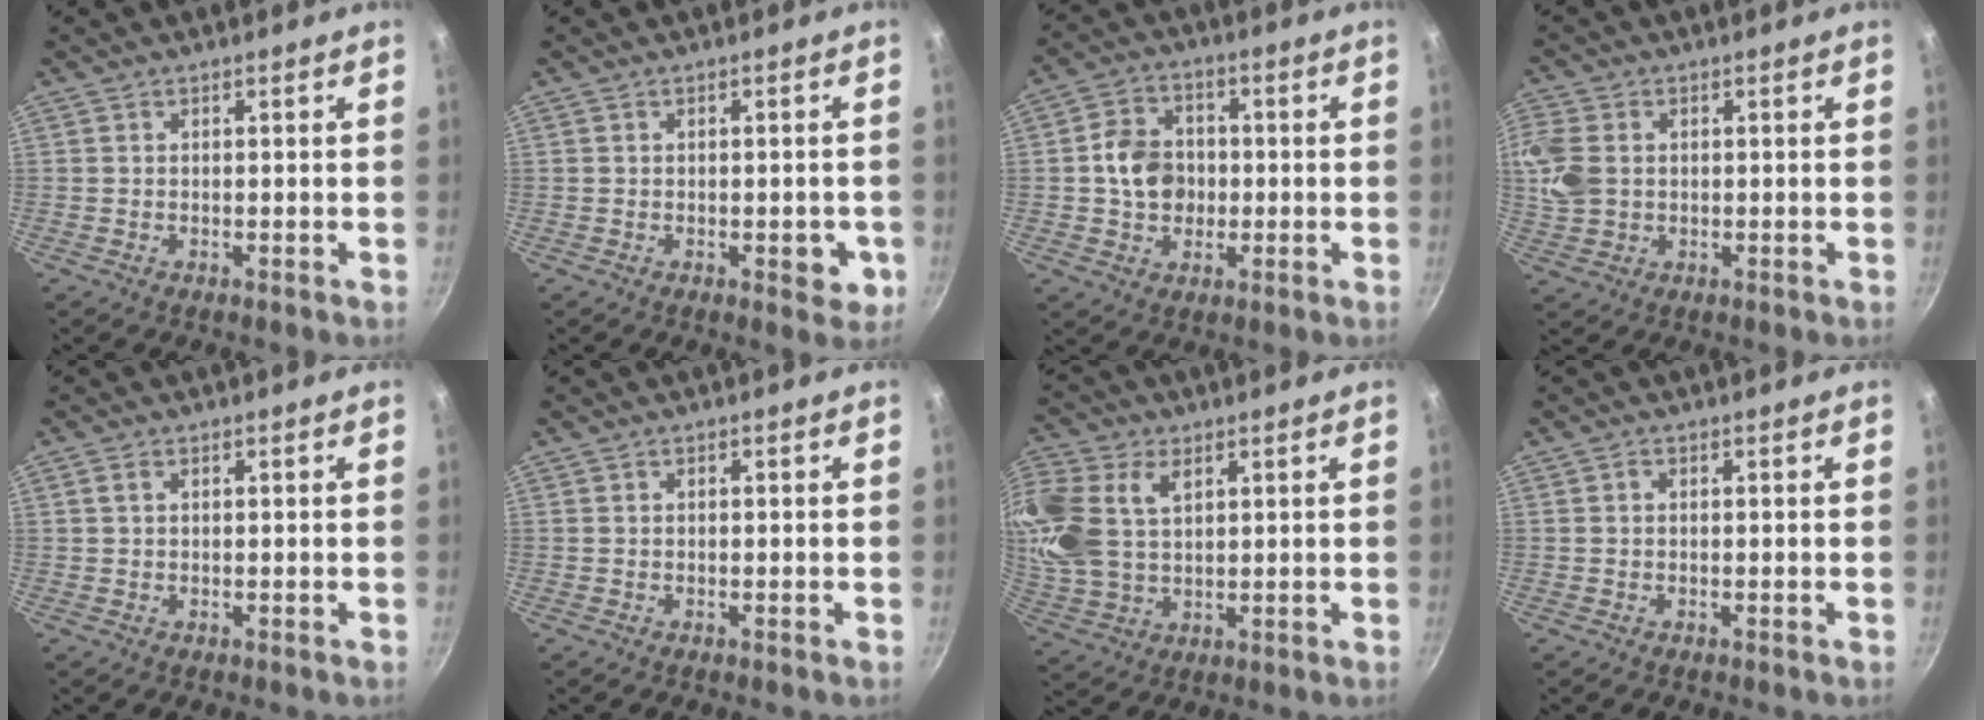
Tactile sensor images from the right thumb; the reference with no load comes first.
{"total": 4.1, "force": [-1.0, 2.1, 3.3], "torque": [-0.019, 0.003, -0.011]}
{"total": 9.2, "force": [-0.3, 7.6, 5.2], "torque": [-0.065, 0.019, -0.013]}
{"total": 4.7, "force": [0.3, 3.7, 2.9], "torque": [-0.058, 0.001, 0.004]}
{"total": 1.2, "force": [0.4, 0.7, 0.8], "torque": [-0.014, 0.002, 0.006]}
{"total": 0.0}
{"total": 16.4, "force": [5.1, 11.1, 10.9], "torque": [-0.249, 0.004, 0.103]}
{"total": 0.7, "force": [0.0, 0.6, 0.4], "torque": [-0.007, 0.005, 0.000]}